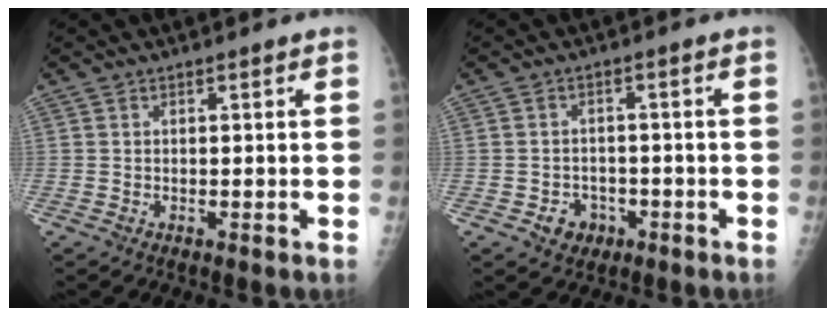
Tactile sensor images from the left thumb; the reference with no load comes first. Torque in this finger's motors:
{"motor_torque": [0.01, 0.01, 0.12, 0.07, 0.00]}